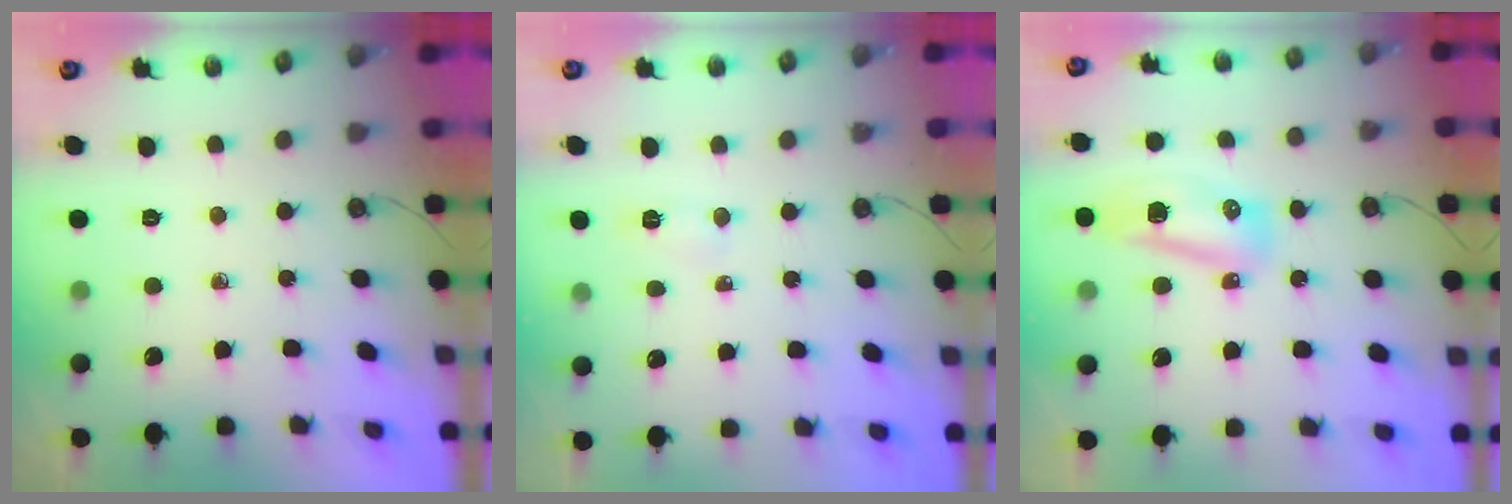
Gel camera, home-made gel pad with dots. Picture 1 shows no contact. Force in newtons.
{"total": 5.2, "press": 5.0, "slide": 1.4}
{"total": 14.0, "press": 10.4, "slide": 9.4}